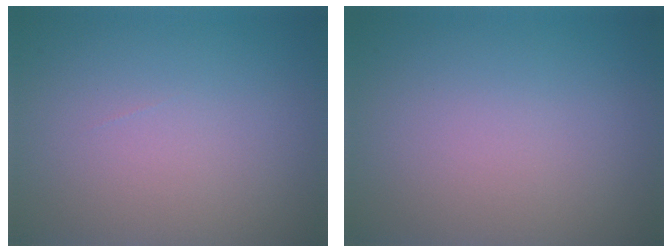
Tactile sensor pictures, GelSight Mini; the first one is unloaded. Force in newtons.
{"total": 0.0}